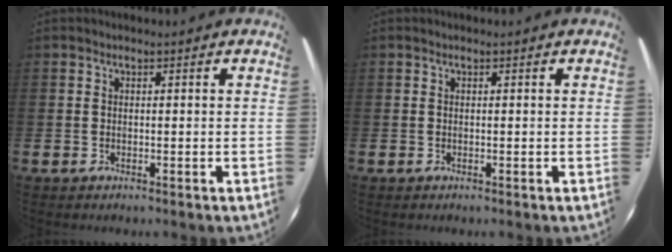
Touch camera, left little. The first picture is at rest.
{"total": 0.0}